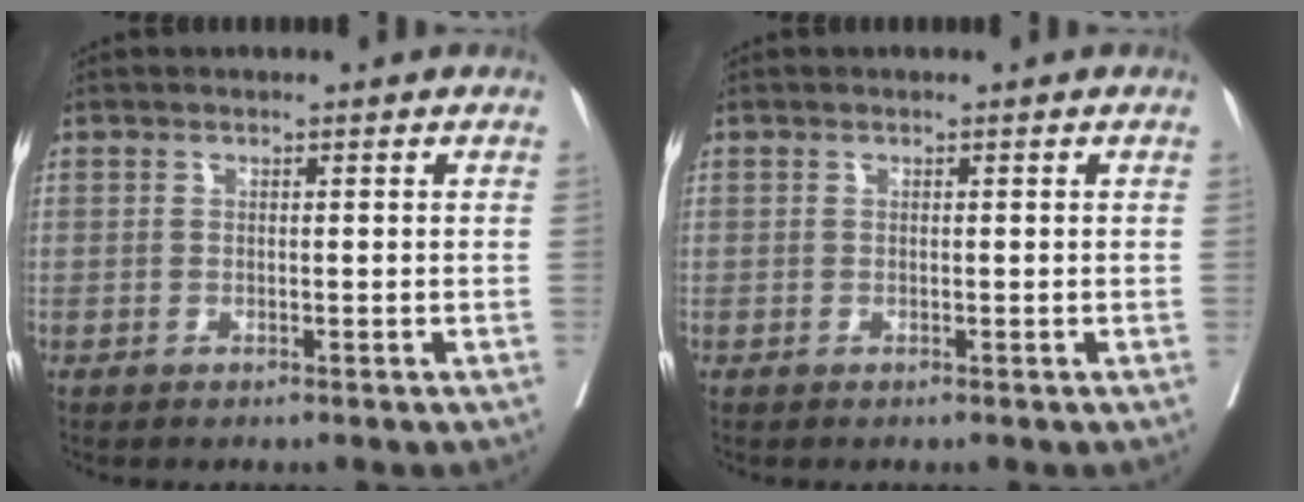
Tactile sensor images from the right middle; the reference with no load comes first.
{"total": 0.0}